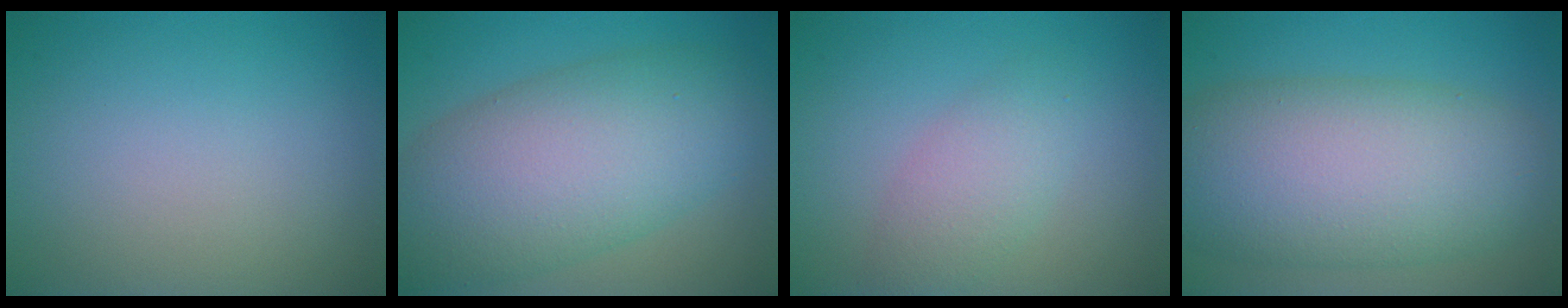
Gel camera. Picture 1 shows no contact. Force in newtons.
{"total": 10.7, "press": 10.6, "slide": 0.6}
{"total": 3.0, "press": 3.0, "slide": 0.1}
{"total": 11.4, "press": 11.4, "slide": 0.5}